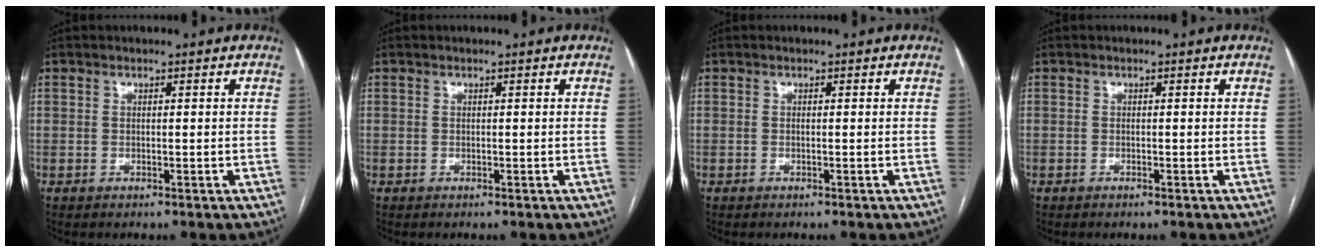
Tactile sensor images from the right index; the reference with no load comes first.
{"total": 0.0}
{"total": 0.0}
{"total": 0.0}